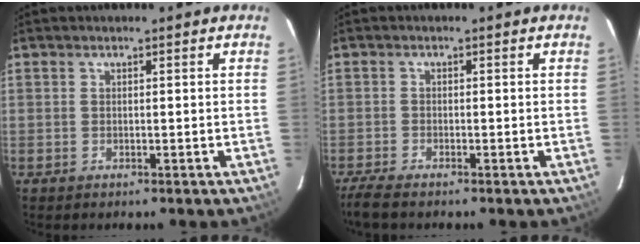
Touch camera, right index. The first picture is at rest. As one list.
[{"total": 3.3, "force": [-2.8, 0.2, 1.6], "torque": [-0.046, -0.011, -0.056]}]